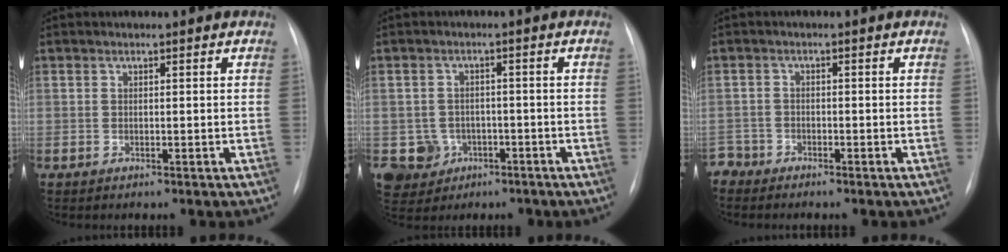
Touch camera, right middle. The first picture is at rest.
{"total": 5.6, "force": [-2.2, 5.1, 0.4], "torque": [-0.009, 0.013, -0.028]}
{"total": 2.3, "force": [-2.0, 0.7, -0.8], "torque": [0.015, -0.002, -0.041]}